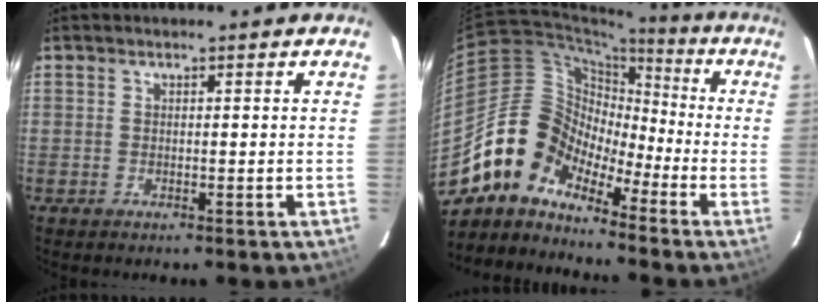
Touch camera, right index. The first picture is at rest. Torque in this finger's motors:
{"motor_torque": [1.00, -1.00, 0.29, -0.04]}